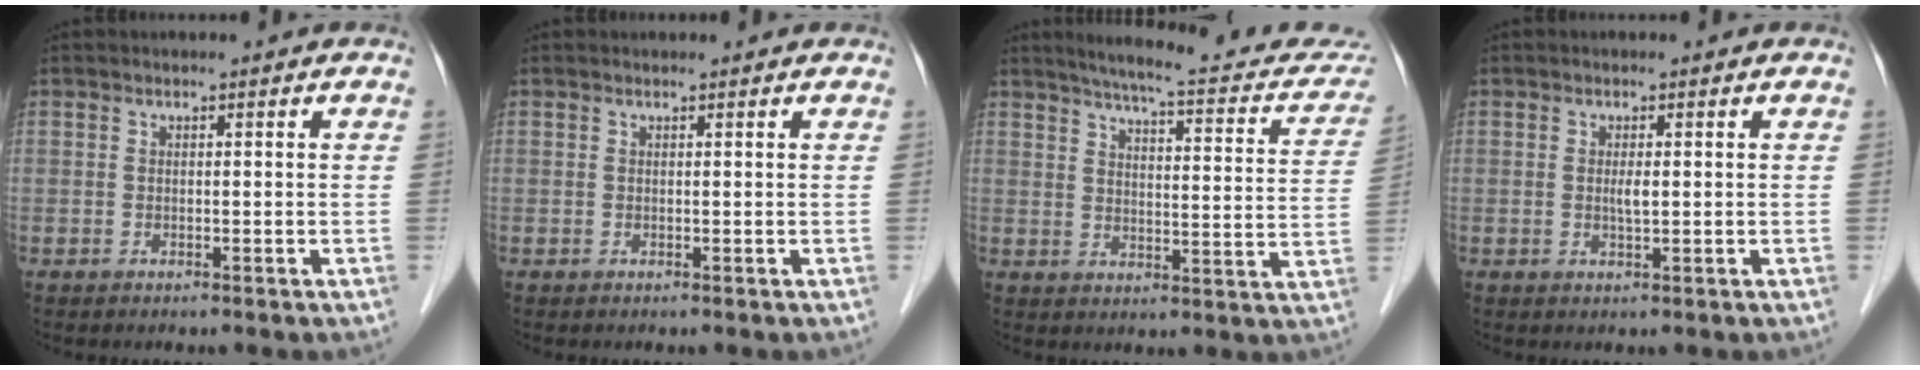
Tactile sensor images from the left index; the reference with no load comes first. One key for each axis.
{"total": 1.0, "fx": 1.0, "fy": 0.1, "fz": 0.2, "tx": -0.011, "ty": 0.007, "tz": 0.013}
{"total": 19.6, "fx": 17.4, "fy": 2.9, "fz": 8.6, "tx": -0.105, "ty": -0.018, "tz": 0.209}
{"total": 1.5, "fx": 0.2, "fy": 0.2, "fz": 1.4, "tx": -0.030, "ty": -0.001, "tz": 0.004}